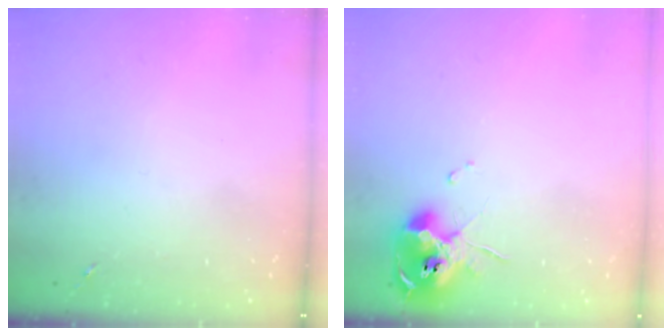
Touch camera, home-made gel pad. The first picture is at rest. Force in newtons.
{"total": 10.6, "press": 10.5, "slide": 1.2}